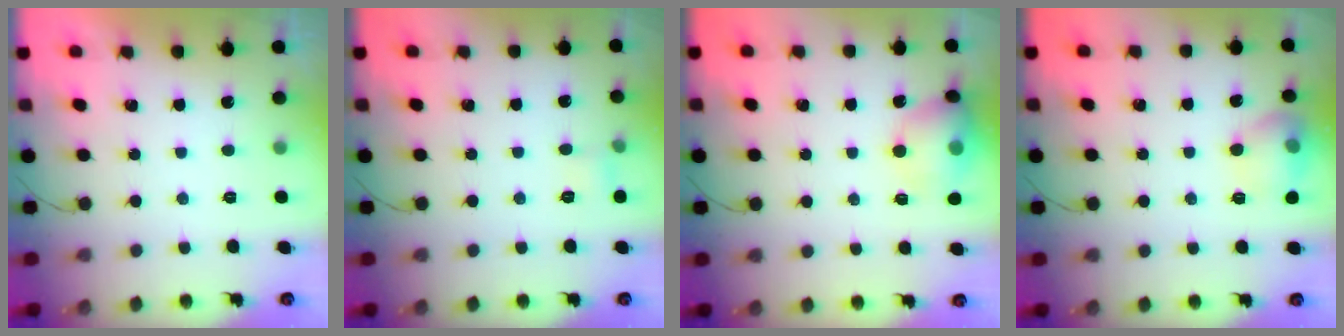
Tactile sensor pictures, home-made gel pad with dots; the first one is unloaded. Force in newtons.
{"total": 3.7, "press": 3.5, "slide": 1.2}
{"total": 12.0, "press": 11.9, "slide": 1.8}
{"total": 10.6, "press": 10.6, "slide": 0.5}